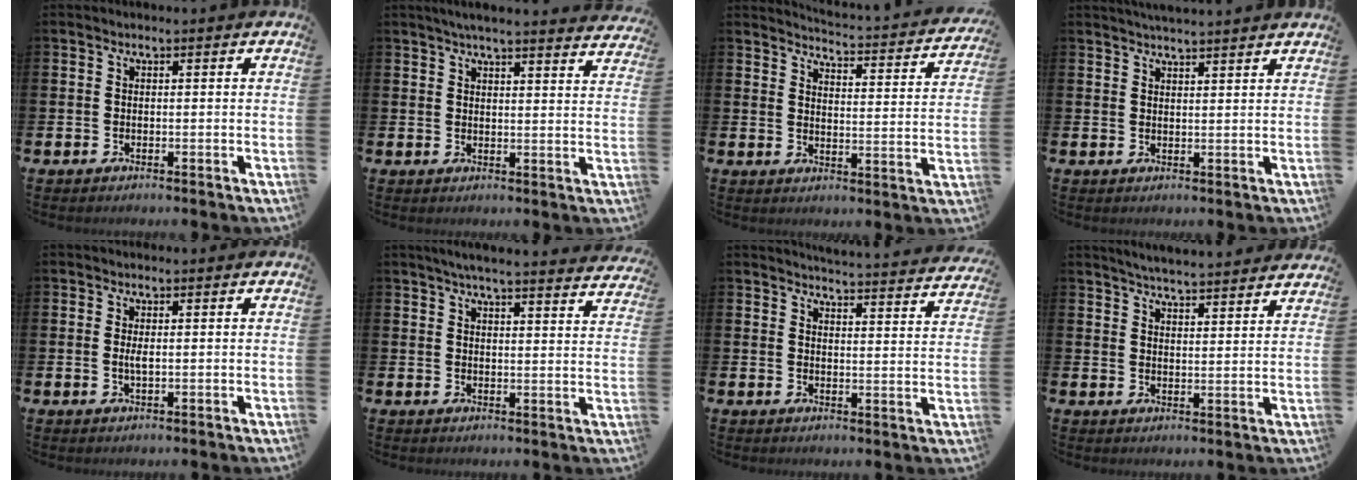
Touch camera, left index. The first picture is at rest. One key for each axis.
{"total": 4.6, "fx": 4.5, "fy": -0.2, "fz": 1.2, "tx": -0.031, "ty": -0.020, "tz": 0.079}
{"total": 3.5, "fx": 3.5, "fy": -0.1, "fz": 0.5, "tx": -0.021, "ty": -0.038, "tz": 0.052}
{"total": 3.1, "fx": 3.1, "fy": -0.3, "fz": 0.2, "tx": -0.008, "ty": -0.012, "tz": 0.057}
{"total": 1.3, "fx": 0.2, "fy": 0.4, "fz": 1.3, "tx": -0.024, "ty": 0.002, "tz": 0.001}
{"total": 4.9, "fx": 4.7, "fy": -0.2, "fz": 1.3, "tx": -0.037, "ty": -0.023, "tz": 0.082}
{"total": 4.6, "fx": 4.5, "fy": -0.2, "fz": 0.4, "tx": -0.009, "ty": -0.039, "tz": 0.076}
{"total": 5.2, "fx": 5.2, "fy": -0.2, "fz": 0.6, "tx": -0.024, "ty": -0.034, "tz": 0.091}